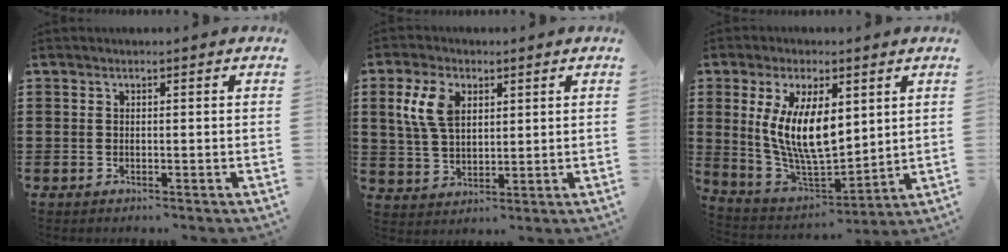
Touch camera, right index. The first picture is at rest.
{"total": 6.7, "force": [2.4, 4.0, 4.8], "torque": [-0.122, 0.006, 0.041]}
{"total": 10.8, "force": [2.5, 4.7, 9.4], "torque": [-0.204, -0.008, 0.044]}